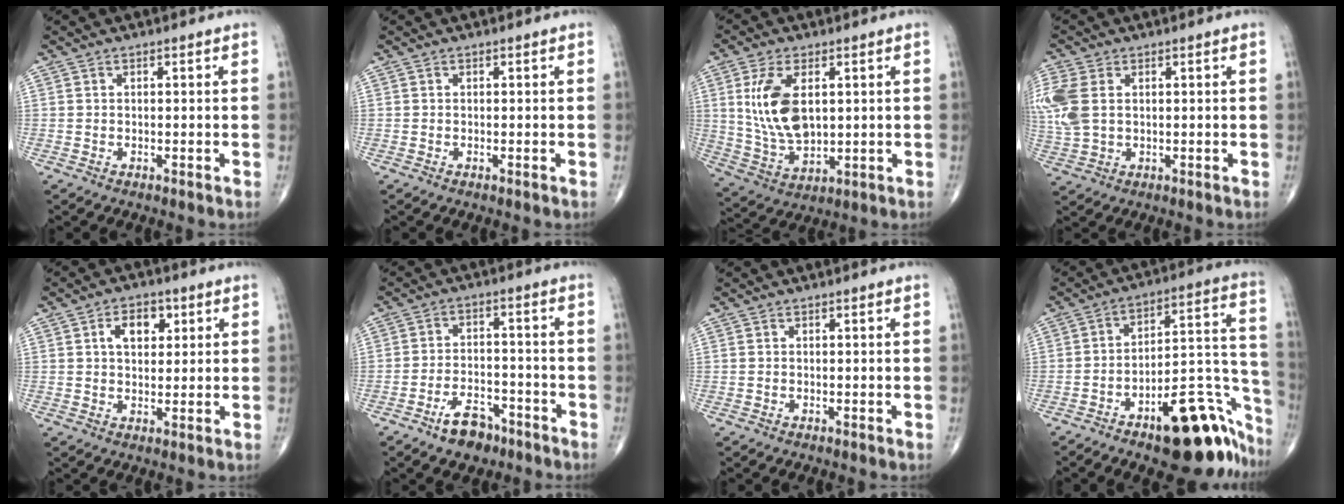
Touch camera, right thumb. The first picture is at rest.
{"total": 0.0}
{"total": 12.4, "force": [2.6, 6.8, 10.0], "torque": [-0.191, -0.016, 0.061]}
{"total": 9.3, "force": [1.7, 6.2, 6.7], "torque": [-0.183, 0.007, 0.041]}
{"total": 6.1, "force": [2.1, 4.0, 4.2], "torque": [-0.041, -0.002, 0.030]}
{"total": 7.2, "force": [-4.9, 3.9, 3.6], "torque": [-0.044, 0.037, -0.080]}
{"total": 0.0}
{"total": 23.0, "force": [-12.9, 9.2, 16.7], "torque": [-0.123, 0.112, -0.176]}